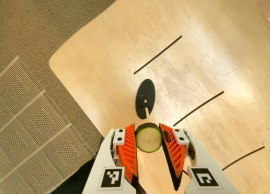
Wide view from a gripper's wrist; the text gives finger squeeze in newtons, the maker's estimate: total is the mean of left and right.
{"total": 8.8, "left": 8.7, "right": 9.0}